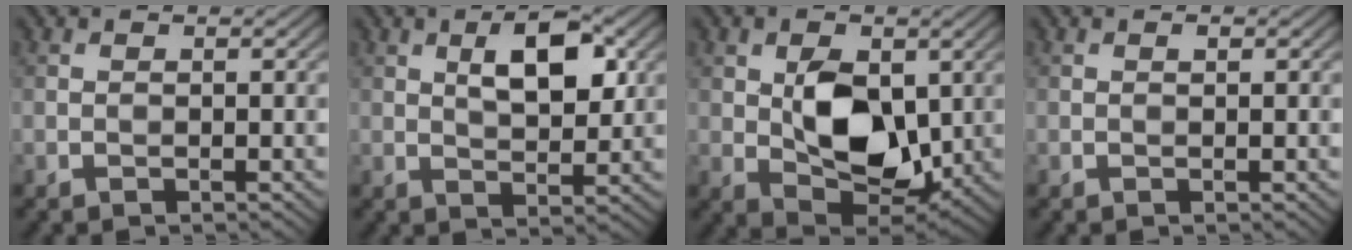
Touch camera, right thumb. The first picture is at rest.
{"total": 6.8, "force": [2.2, 3.0, 5.6], "torque": [-0.093, 0.002, 0.036]}
{"total": 9.6, "force": [0.9, 6.1, 7.4], "torque": [-0.130, -0.010, 0.019]}
{"total": 0.6, "force": [0.2, 0.1, 0.5], "torque": [-0.008, 0.000, 0.003]}